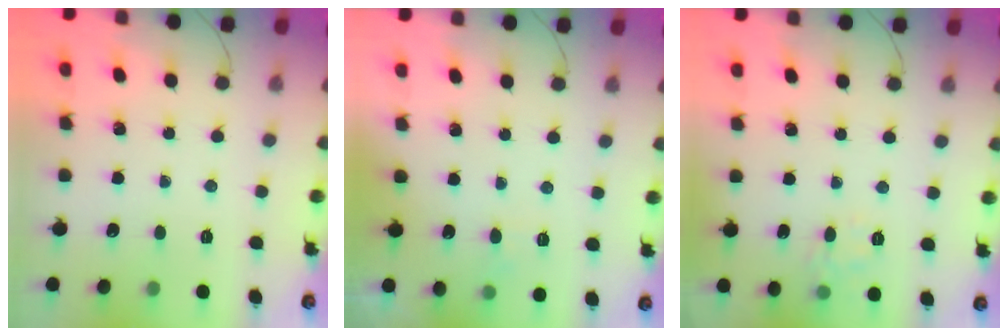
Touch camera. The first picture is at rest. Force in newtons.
{"total": 2.6, "press": 2.2, "slide": 1.4}
{"total": 4.1, "press": 3.8, "slide": 1.6}